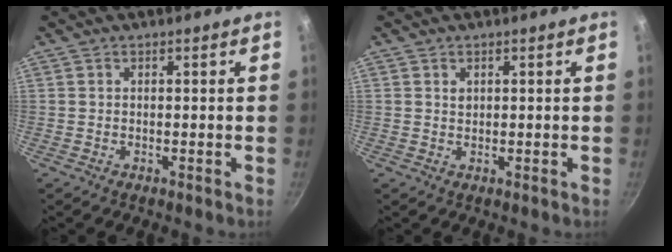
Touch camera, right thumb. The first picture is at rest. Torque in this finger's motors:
{"motor_torque": [0.04, 0.13, 0.16, 0.03, 0.02]}